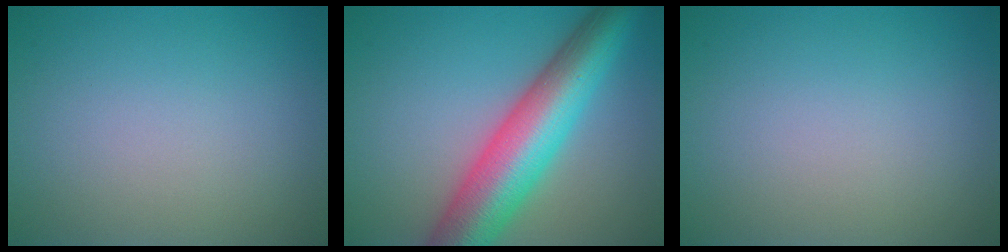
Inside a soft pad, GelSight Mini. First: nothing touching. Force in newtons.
{"total": 10.3, "press": 10.3, "slide": 0.3}
{"total": 0.0}